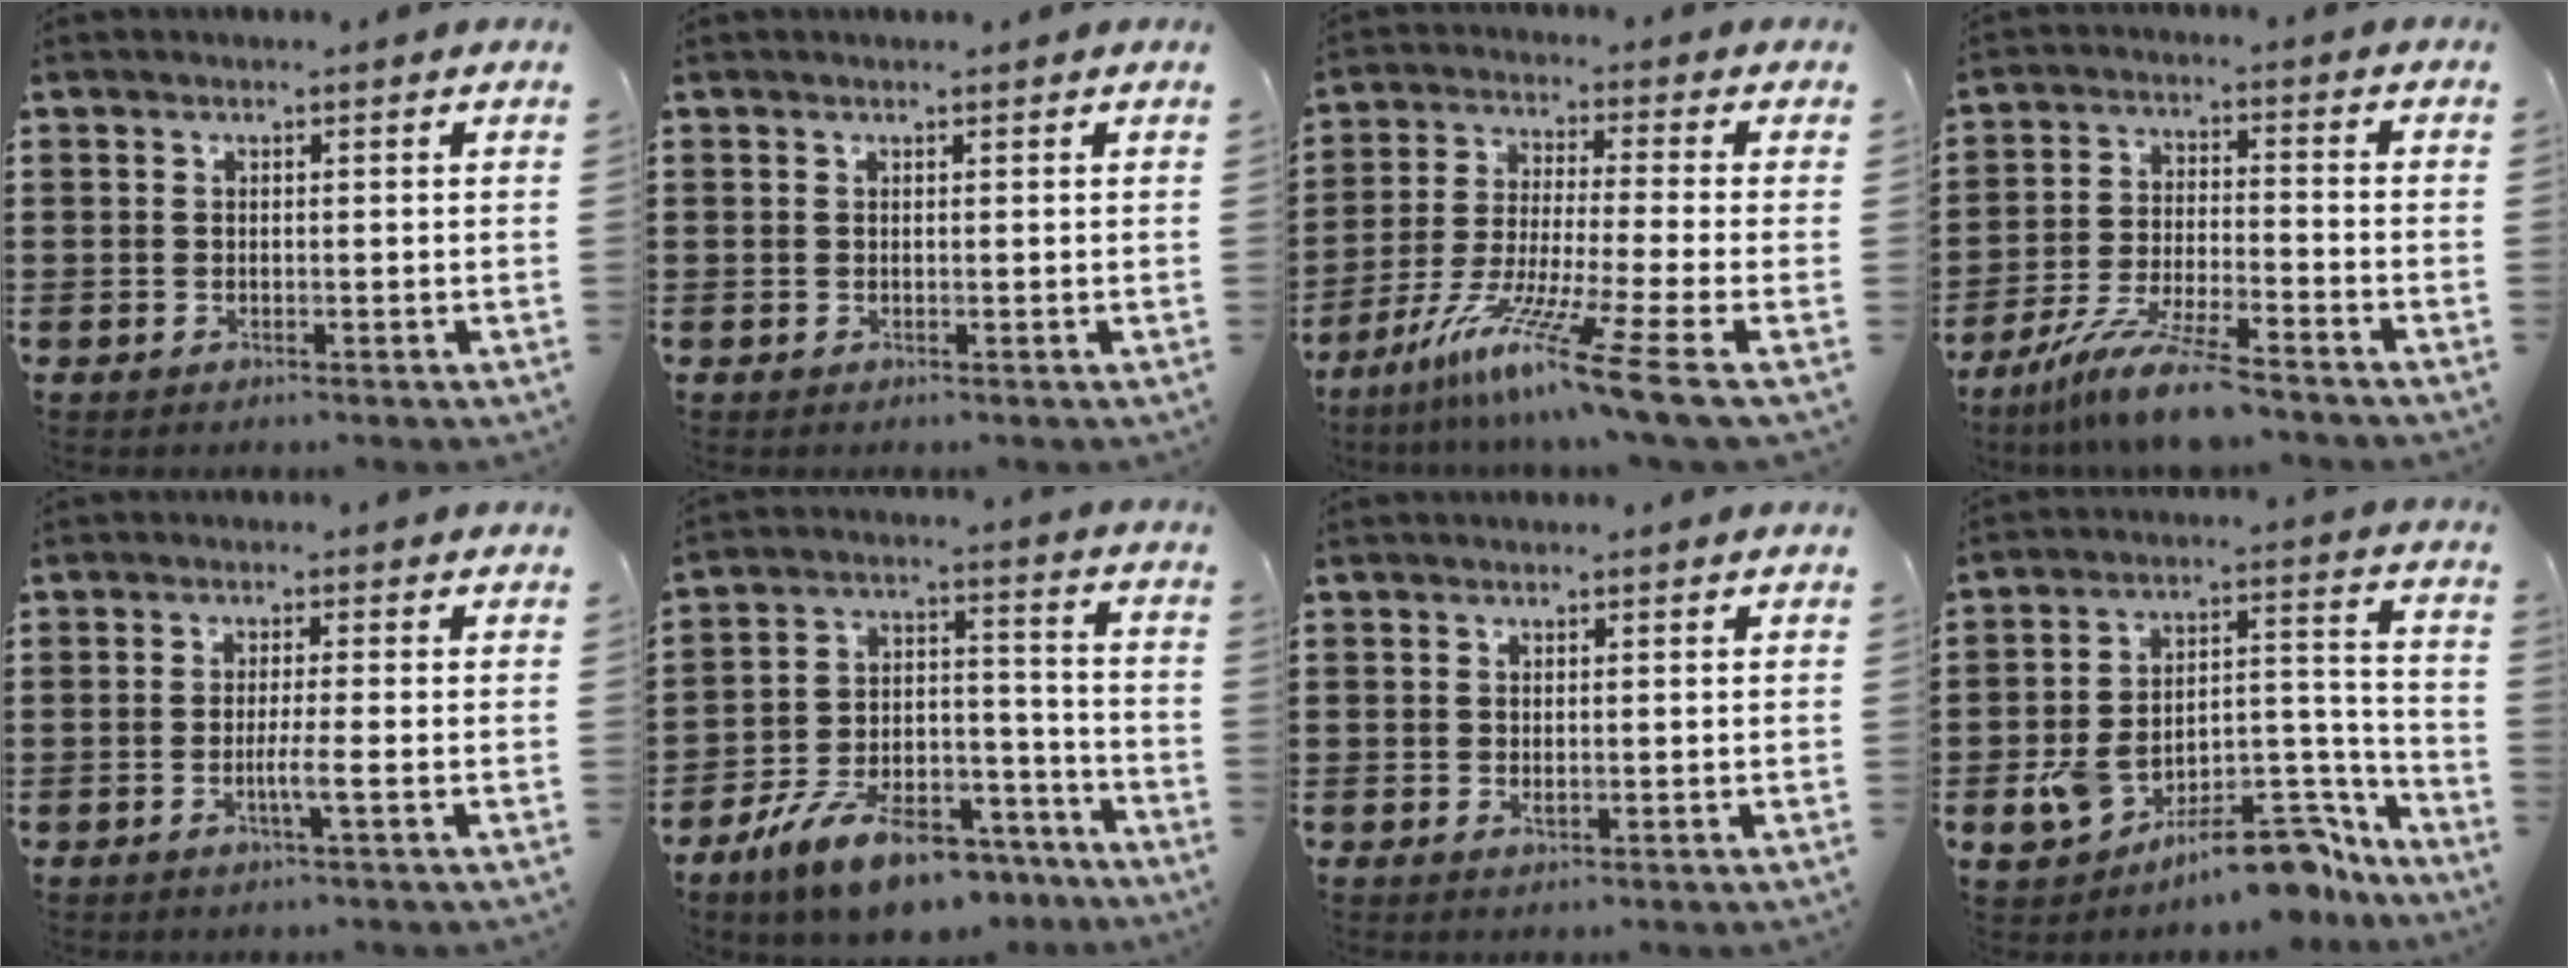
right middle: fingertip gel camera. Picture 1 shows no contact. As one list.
[{"total": 0.0}, {"total": 12.6, "force": [-8.7, -1.1, 9.0], "torque": [-0.176, -0.005, -0.166]}, {"total": 9.8, "force": [-8.3, 0.2, 5.3], "torque": [-0.106, 0.001, -0.161]}, {"total": 3.2, "force": [-1.2, -0.2, 3.0], "torque": [-0.053, -0.007, -0.023]}, {"total": 12.5, "force": [-10.1, 3.6, 6.5], "torque": [-0.119, 0.043, -0.188]}, {"total": 0.6, "force": [-0.1, 0.2, 0.5], "torque": [-0.012, -0.003, 0.000]}, {"total": 13.1, "force": [-9.9, 4.5, 7.4], "torque": [-0.114, 0.052, -0.175]}]